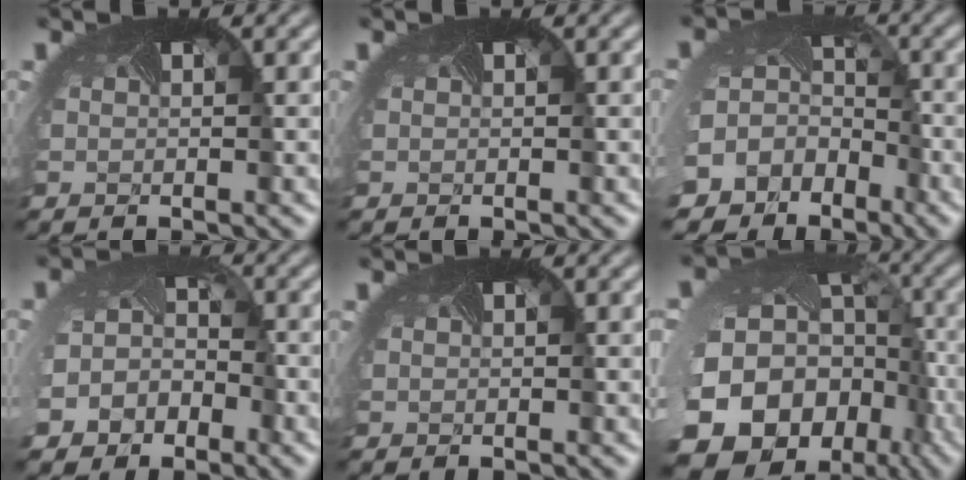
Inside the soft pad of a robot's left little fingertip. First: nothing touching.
{"total": 0.0}
{"total": 12.9, "force": [-6.3, 10.6, 3.7], "torque": [-0.123, -0.055, -0.083]}
{"total": 5.8, "force": [-3.3, 4.4, 1.7], "torque": [-0.014, -0.016, -0.047]}
{"total": 0.0}
{"total": 22.0, "force": [-8.5, 17.1, 10.7], "torque": [-0.200, -0.064, -0.131]}